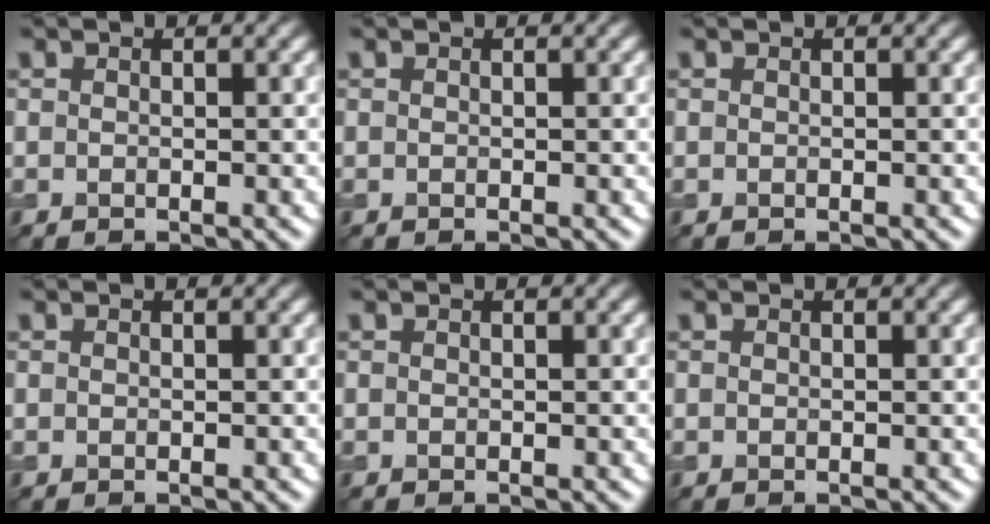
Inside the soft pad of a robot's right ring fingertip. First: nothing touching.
{"total": 0.0}
{"total": 0.0}
{"total": 0.0}
{"total": 0.0}
{"total": 0.0}